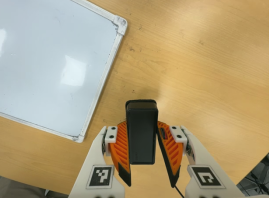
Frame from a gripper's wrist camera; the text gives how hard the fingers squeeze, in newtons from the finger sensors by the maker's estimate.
{"total": 5.6, "left": 4.7, "right": 6.5}